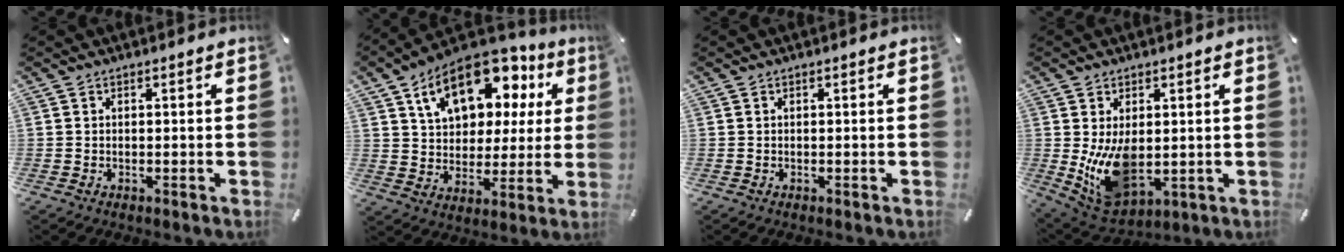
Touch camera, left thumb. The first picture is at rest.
{"total": 17.9, "force": [9.8, 11.0, 10.1], "torque": [-0.173, -0.043, 0.174]}
{"total": 0.0}
{"total": 12.4, "force": [0.5, 7.8, 9.6], "torque": [-0.198, -0.016, 0.019]}